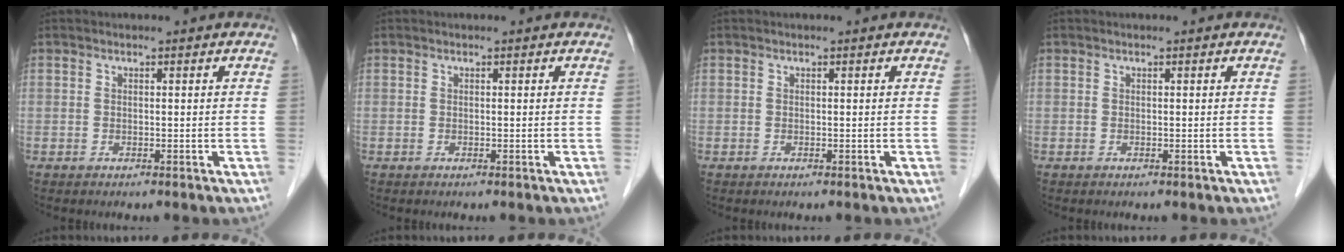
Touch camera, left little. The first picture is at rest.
{"total": 0.0}
{"total": 0.0}
{"total": 0.0}